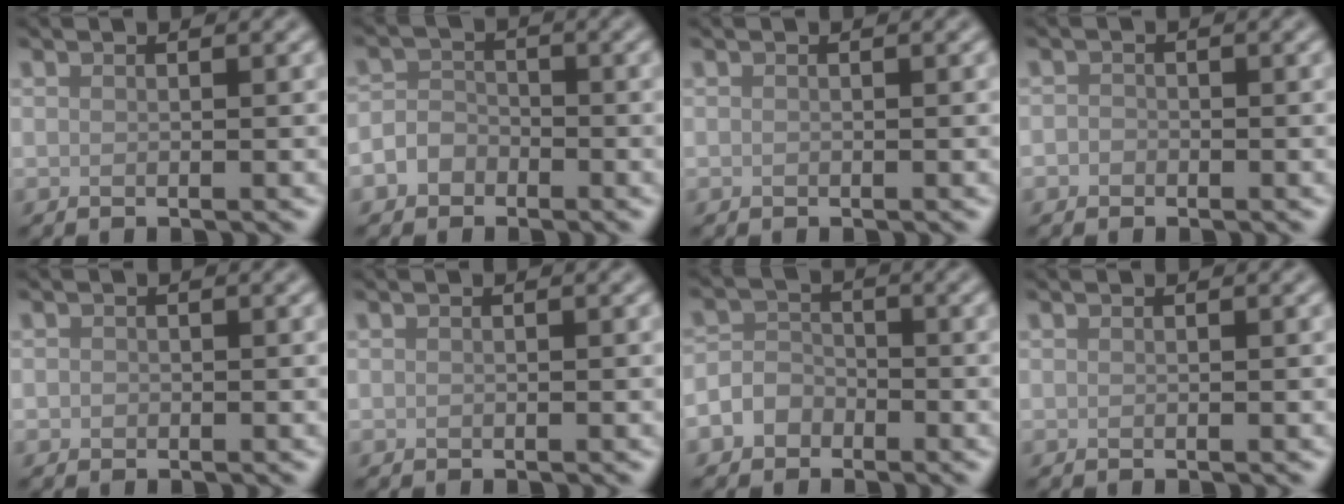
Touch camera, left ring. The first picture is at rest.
{"total": 2.6, "force": [-1.4, 2.0, 0.9], "torque": [-0.003, 0.008, -0.034]}
{"total": 0.0}
{"total": 0.9, "force": [-0.4, 0.8, 0.1], "torque": [0.003, -0.002, -0.008]}
{"total": 0.6, "force": [-0.2, 0.5, 0.1], "torque": [0.001, -0.004, -0.004]}
{"total": 0.0}
{"total": 3.3, "force": [-1.9, 2.5, 0.9], "torque": [0.000, 0.003, -0.044]}
{"total": 0.0}